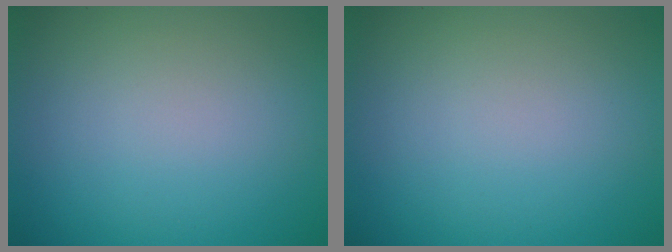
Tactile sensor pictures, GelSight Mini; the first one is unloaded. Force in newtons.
{"total": 0.0}